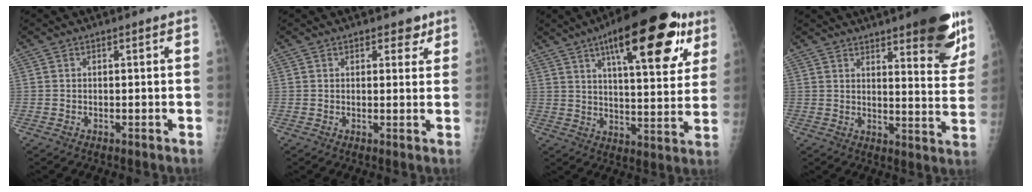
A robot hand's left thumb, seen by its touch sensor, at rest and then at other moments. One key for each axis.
{"total": 2.8, "fx": 1.8, "fy": 1.6, "fz": 1.5, "tx": 0.002, "ty": -0.007, "tz": 0.020}
{"total": 23.7, "fx": 11.9, "fy": 7.9, "fz": 18.9, "tx": -0.247, "ty": -0.023, "tz": 0.172}
{"total": 17.5, "fx": 11.1, "fy": 4.5, "fz": 12.6, "tx": -0.131, "ty": -0.062, "tz": 0.140}